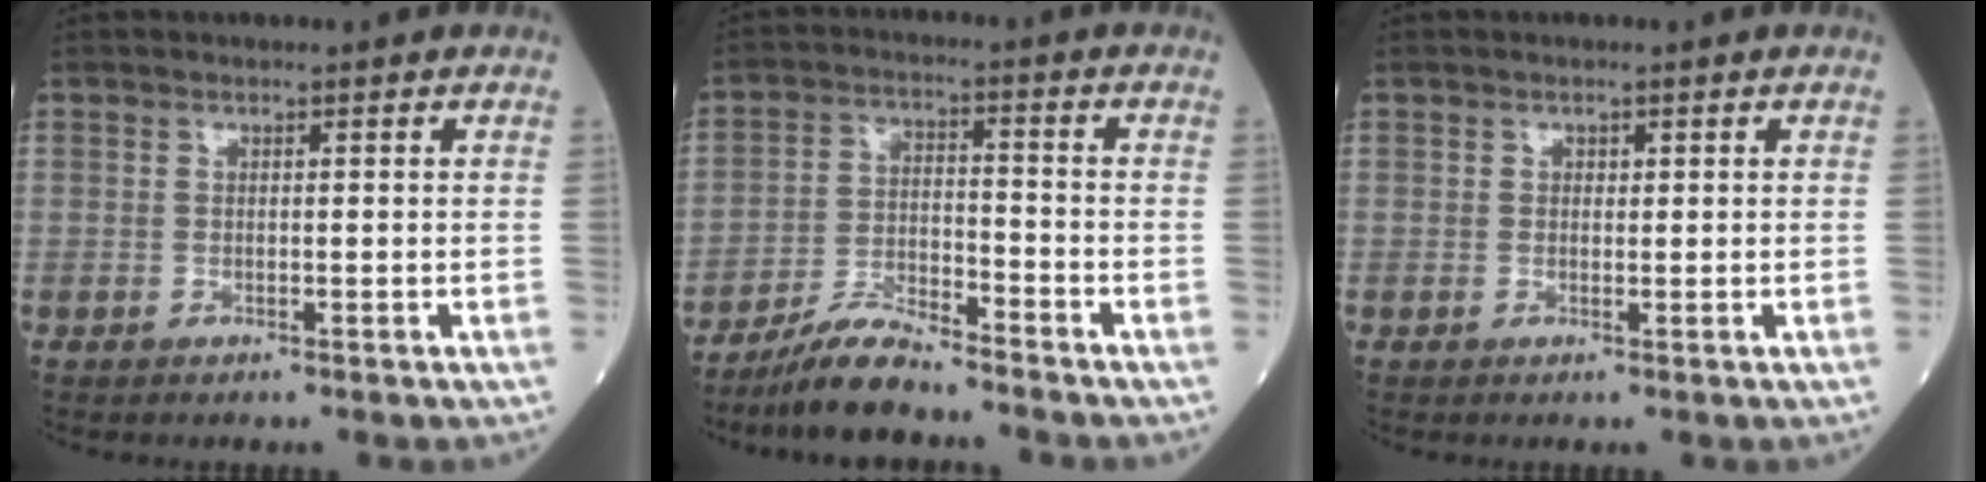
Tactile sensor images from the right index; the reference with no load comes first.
{"total": 7.4, "force": [-6.8, 0.7, 3.0], "torque": [-0.062, -0.013, -0.127]}
{"total": 0.6, "force": [0.3, 0.5, 0.2], "torque": [0.000, -0.001, 0.003]}